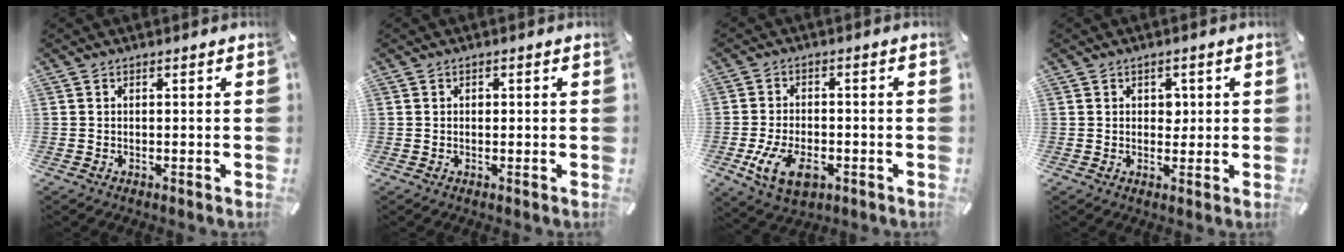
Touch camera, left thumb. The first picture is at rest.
{"total": 0.8, "force": [0.0, 0.6, 0.5], "torque": [-0.009, 0.002, -0.001]}
{"total": 10.4, "force": [-3.8, 6.4, 7.2], "torque": [-0.154, 0.002, -0.070]}
{"total": 2.9, "force": [0.4, 2.4, 1.7], "torque": [-0.011, -0.004, -0.002]}